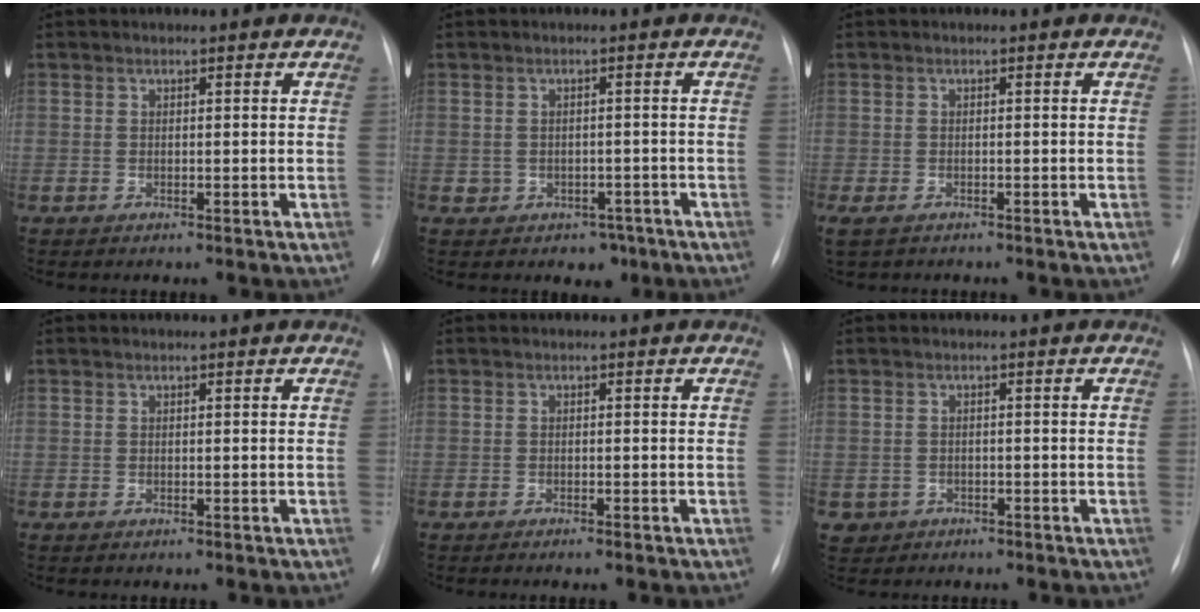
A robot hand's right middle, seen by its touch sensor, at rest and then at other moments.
{"total": 3.4, "force": [-1.6, 2.9, 0.8], "torque": [-0.005, 0.016, -0.010]}
{"total": 3.1, "force": [-2.1, 1.5, 1.7], "torque": [-0.039, -0.011, -0.031]}
{"total": 0.0}
{"total": 1.3, "force": [-1.0, 0.1, 0.8], "torque": [-0.014, -0.002, -0.014]}
{"total": 2.4, "force": [-1.2, 2.1, -0.1], "torque": [-0.001, 0.007, -0.016]}